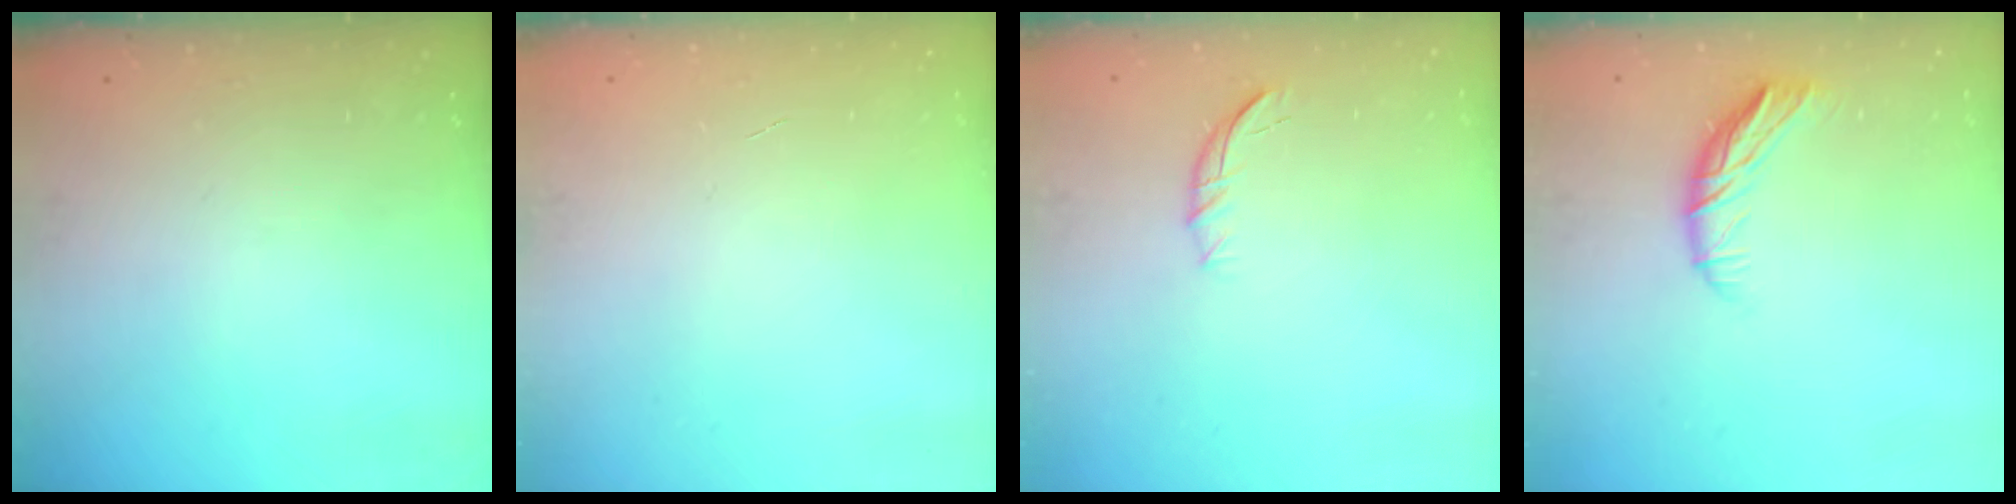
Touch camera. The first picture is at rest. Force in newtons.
{"total": 0.0}
{"total": 7.2, "press": 7.1, "slide": 1.4}
{"total": 10.1, "press": 10.0, "slide": 1.6}